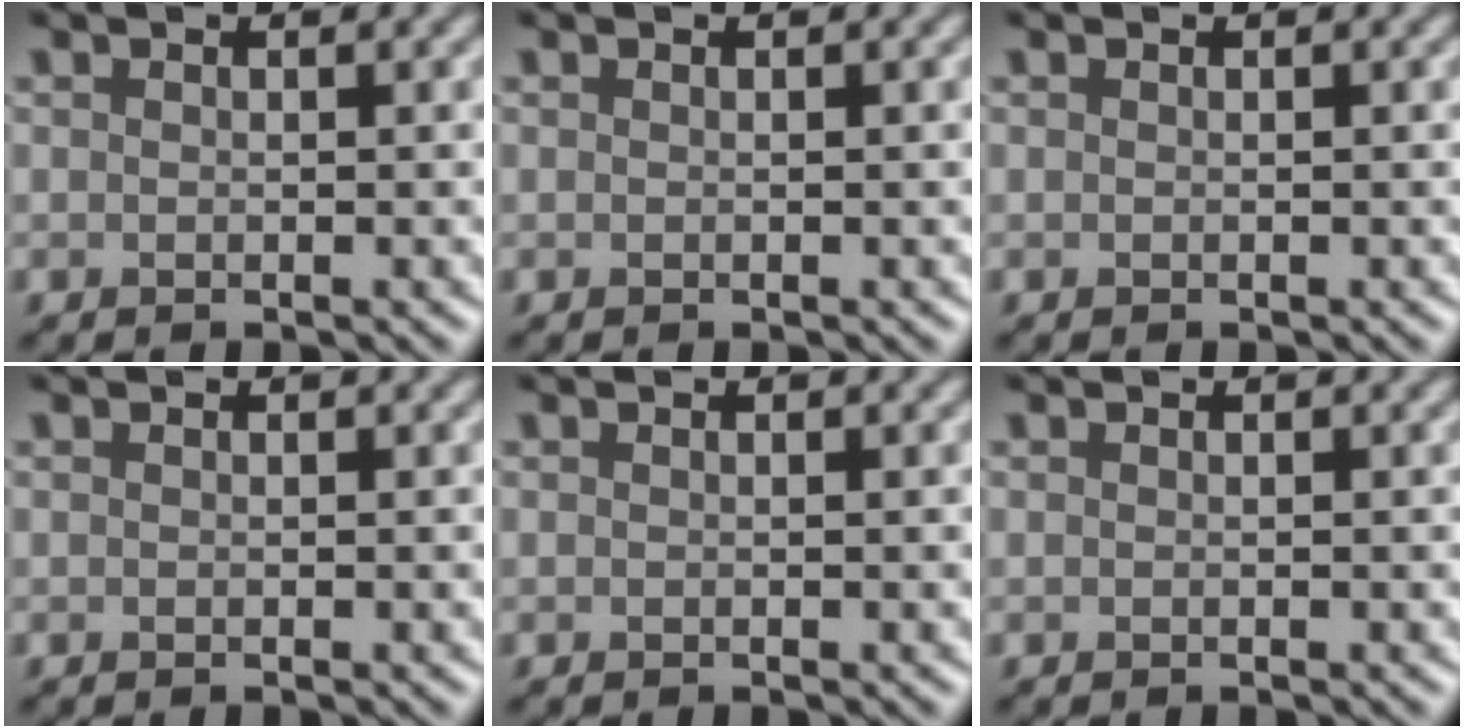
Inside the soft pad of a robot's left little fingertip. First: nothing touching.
{"total": 0.0}
{"total": 0.0}
{"total": 0.0}
{"total": 0.0}
{"total": 0.0}